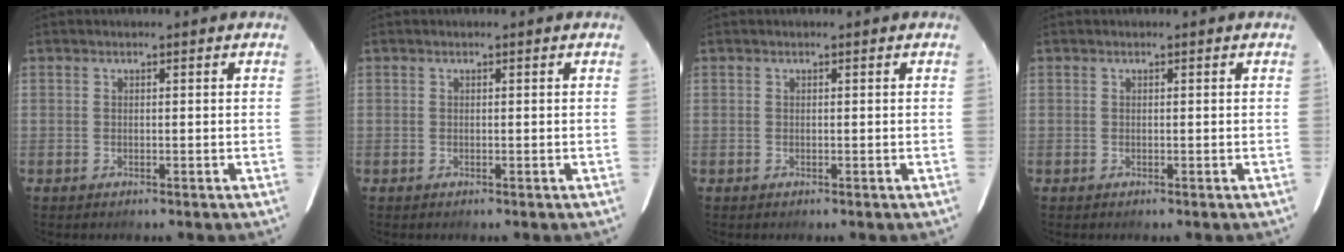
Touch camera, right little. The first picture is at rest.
{"total": 0.0}
{"total": 0.0}
{"total": 0.0}